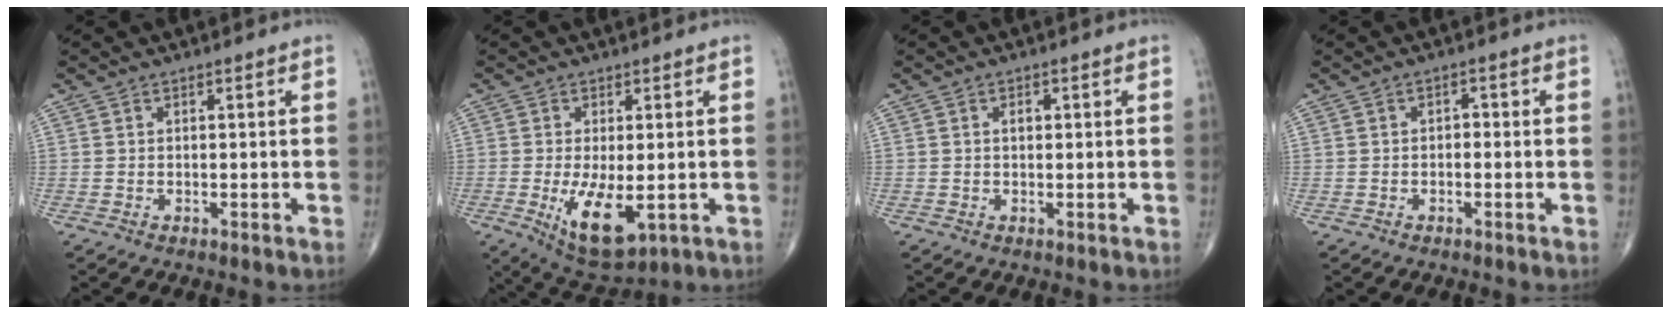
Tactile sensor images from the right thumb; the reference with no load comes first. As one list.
[{"total": 9.8, "force": [-2.1, 4.2, 8.6], "torque": [-0.145, -0.025, -0.022]}, {"total": 1.7, "force": [0.1, 1.2, 1.2], "torque": [-0.013, 0.004, -0.001]}, {"total": 1.4, "force": [-0.2, 1.0, 1.0], "torque": [-0.006, 0.007, -0.009]}]